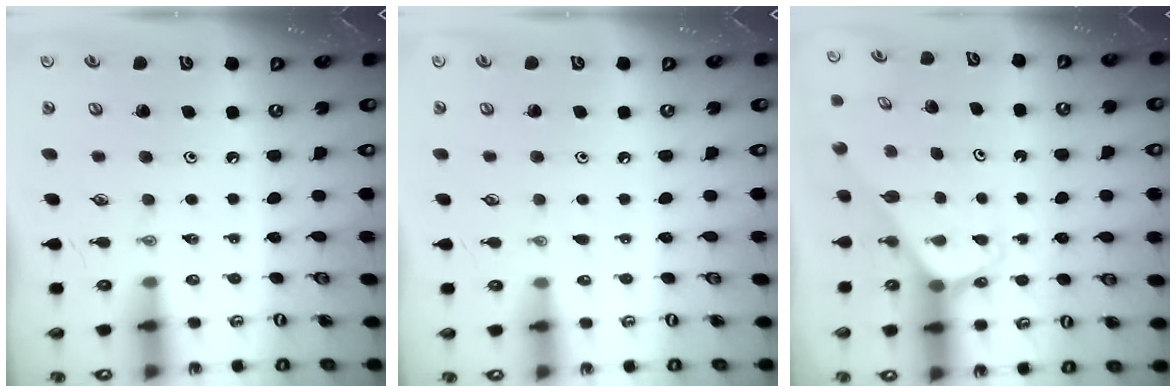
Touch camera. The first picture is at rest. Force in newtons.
{"total": 2.8, "press": 2.8, "slide": 0.3}
{"total": 2.5, "press": 2.5, "slide": 0.2}